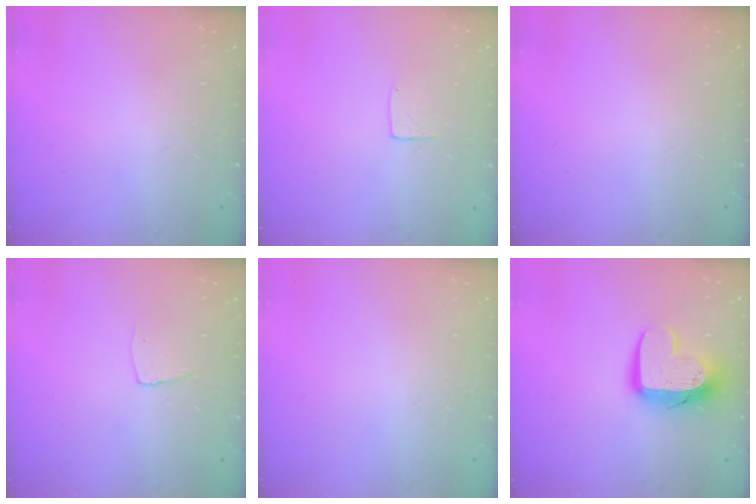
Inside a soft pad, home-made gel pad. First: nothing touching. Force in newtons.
{"total": 3.6, "press": 3.6, "slide": 0.2}
{"total": 0.0}
{"total": 3.5, "press": 3.5, "slide": 0.3}
{"total": 0.0}
{"total": 12.4, "press": 12.4, "slide": 1.0}